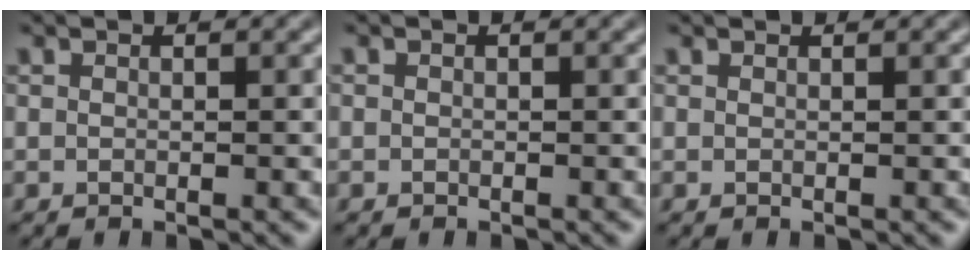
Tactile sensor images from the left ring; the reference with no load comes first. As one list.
[{"total": 0.6, "force": [-0.2, 0.5, -0.1], "torque": [0.006, -0.005, -0.006]}, {"total": 0.6, "force": [0.6, 0.0, 0.1], "torque": [-0.003, -0.003, 0.005]}]